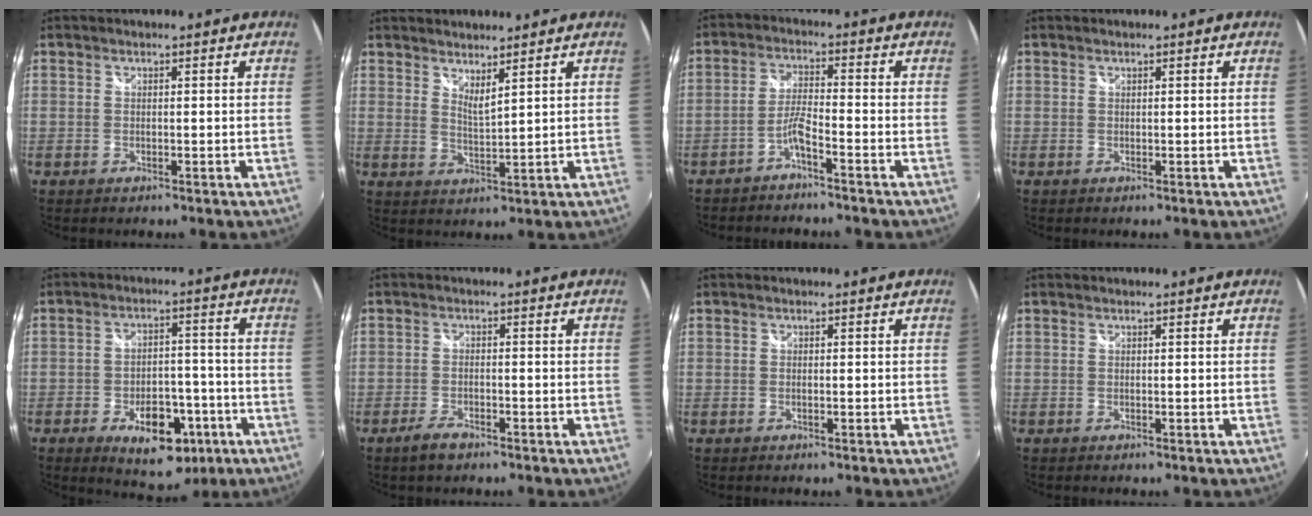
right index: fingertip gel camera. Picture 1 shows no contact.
{"total": 3.4, "force": [3.0, 0.1, 1.7], "torque": [-0.029, -0.007, 0.046]}
{"total": 3.6, "force": [-2.7, -0.1, 2.4], "torque": [-0.065, 0.011, -0.051]}
{"total": 0.0}
{"total": 12.8, "force": [-6.4, 7.0, 8.6], "torque": [-0.138, 0.011, -0.078]}
{"total": 3.5, "force": [-2.6, 1.2, 2.1], "torque": [-0.055, -0.004, -0.049]}
{"total": 0.0}
{"total": 0.0}